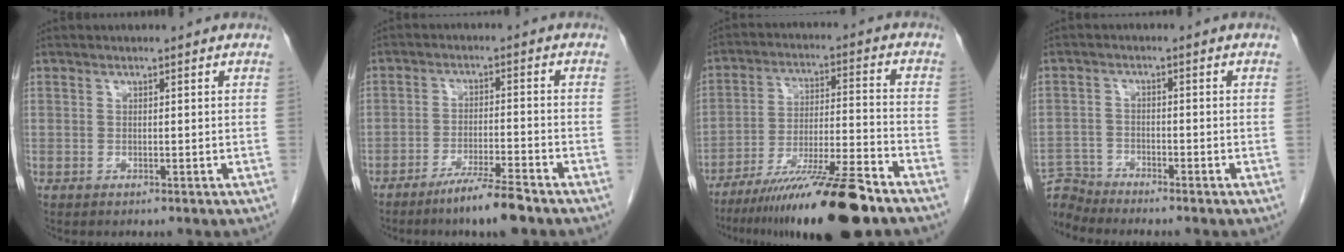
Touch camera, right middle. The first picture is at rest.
{"total": 6.5, "force": [-5.0, -0.1, 4.3], "torque": [-0.075, -0.015, -0.091]}
{"total": 17.1, "force": [-12.7, 0.4, 11.5], "torque": [-0.174, -0.025, -0.215]}
{"total": 4.6, "force": [-4.5, -0.4, -1.2], "torque": [0.025, -0.001, -0.085]}